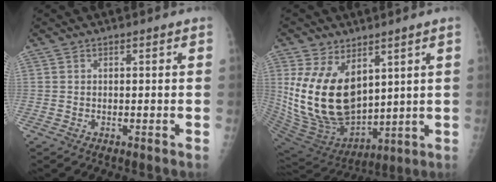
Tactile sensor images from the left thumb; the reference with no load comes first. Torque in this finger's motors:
{"motor_torque": [2.30, 2.33, 1.49, -1.29, 0.27]}